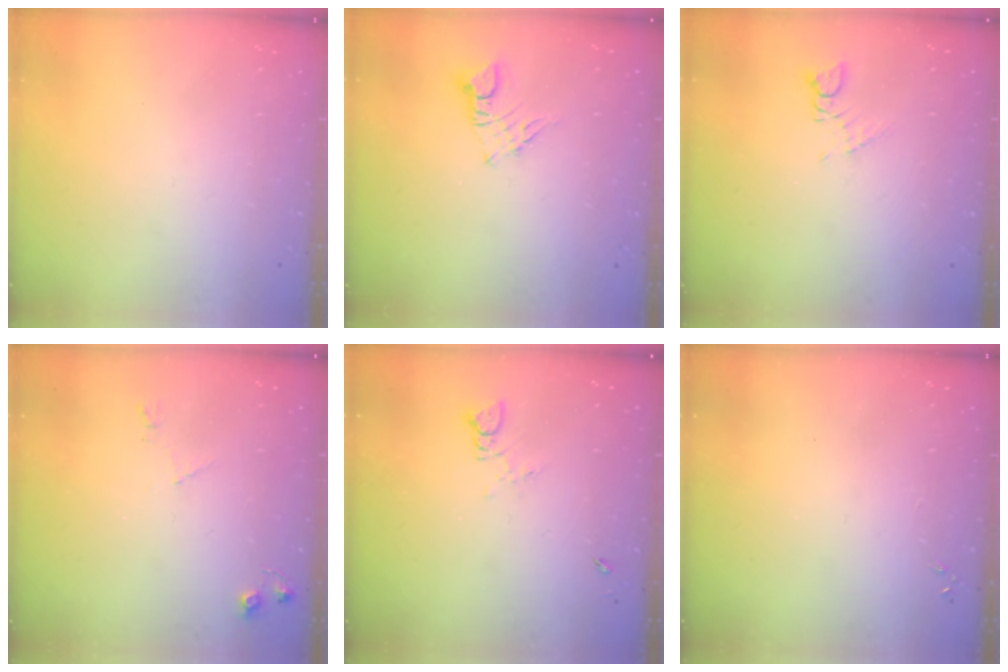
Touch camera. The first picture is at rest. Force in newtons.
{"total": 3.2, "press": 3.2, "slide": 0.3}
{"total": 1.4, "press": 1.4, "slide": 0.2}
{"total": 6.2, "press": 6.2, "slide": 0.9}
{"total": 1.3, "press": 1.3, "slide": 0.2}
{"total": 0.0}